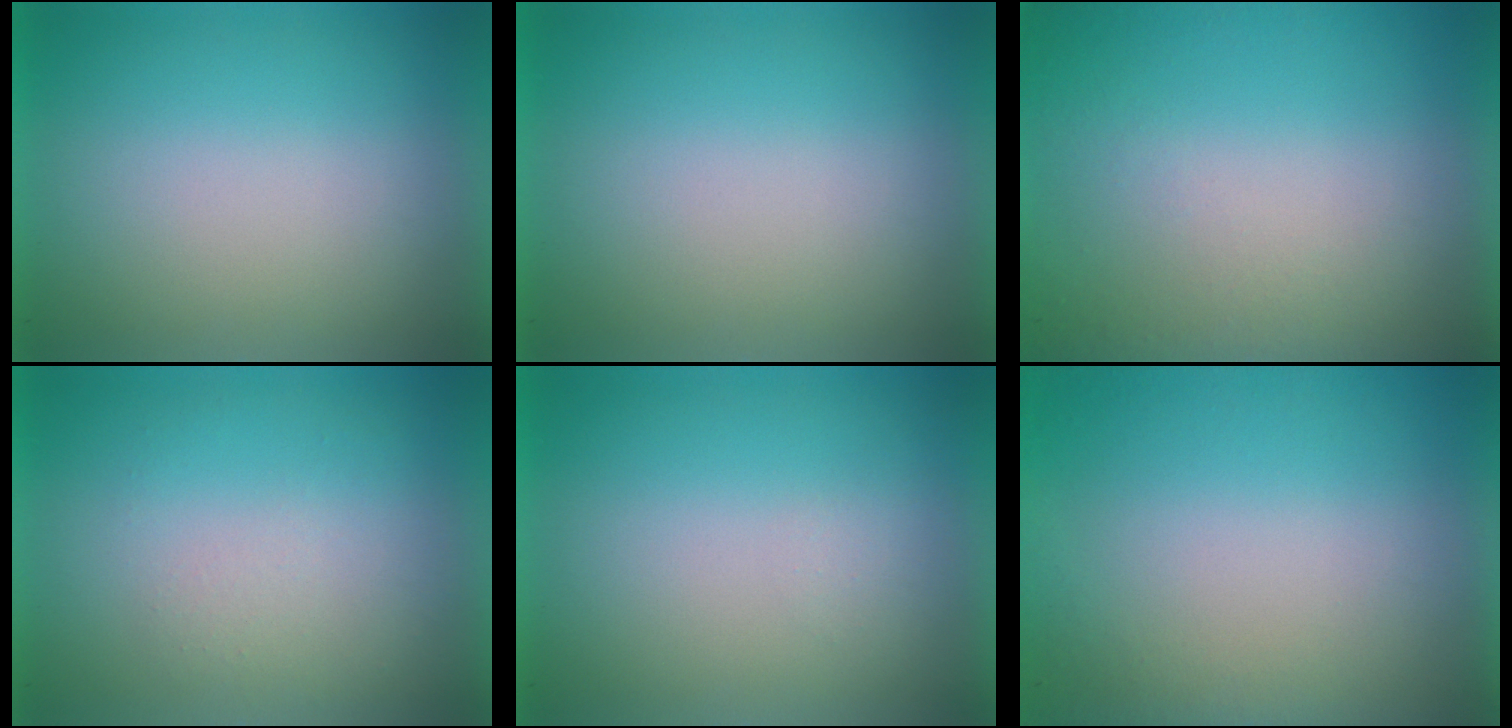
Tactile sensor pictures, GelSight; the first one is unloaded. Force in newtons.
{"total": 0.0}
{"total": 5.1}
{"total": 1.1}
{"total": 1.3}
{"total": 2.8}